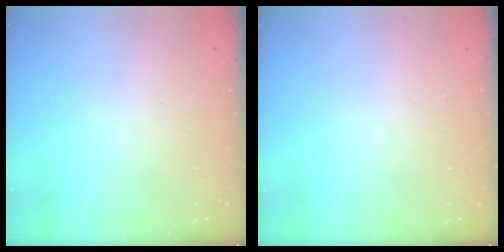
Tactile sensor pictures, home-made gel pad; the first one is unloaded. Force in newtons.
{"total": 0.0}